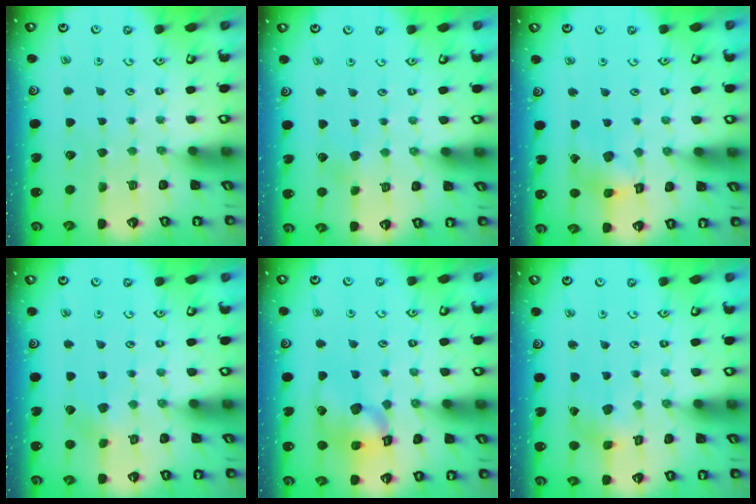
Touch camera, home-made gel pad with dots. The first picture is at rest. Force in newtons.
{"total": 3.6, "press": 3.6, "slide": 0.3}
{"total": 9.4, "press": 9.4, "slide": 0.9}
{"total": 3.8, "press": 3.8, "slide": 0.4}
{"total": 13.9, "press": 13.8, "slide": 1.9}
{"total": 3.1, "press": 3.1, "slide": 0.5}